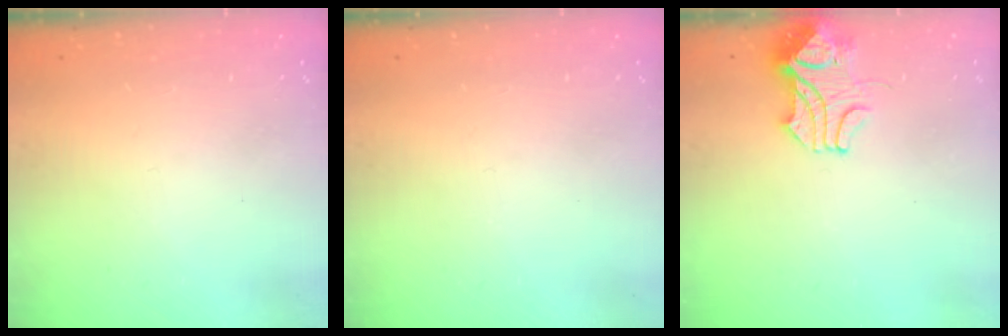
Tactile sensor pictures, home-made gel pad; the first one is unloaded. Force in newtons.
{"total": 0.0}
{"total": 2.6, "press": 2.4, "slide": 1.0}